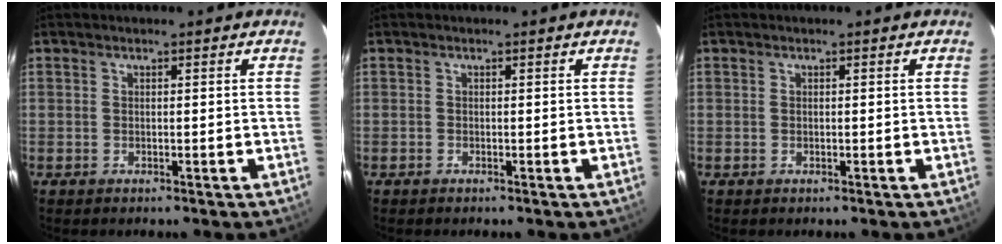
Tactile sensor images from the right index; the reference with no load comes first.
{"total": 0.0}
{"total": 0.0}